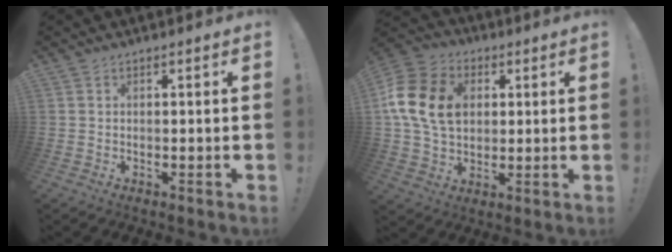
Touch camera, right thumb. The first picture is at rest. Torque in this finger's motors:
{"motor_torque": [2.03, 2.03, 0.46, 0.45, 0.14]}